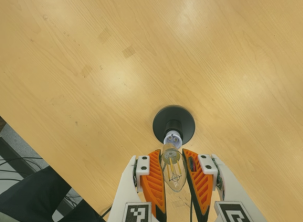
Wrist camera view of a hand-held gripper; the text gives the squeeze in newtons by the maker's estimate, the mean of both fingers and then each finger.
{"total": 21.1, "left": 23.3, "right": 18.9}